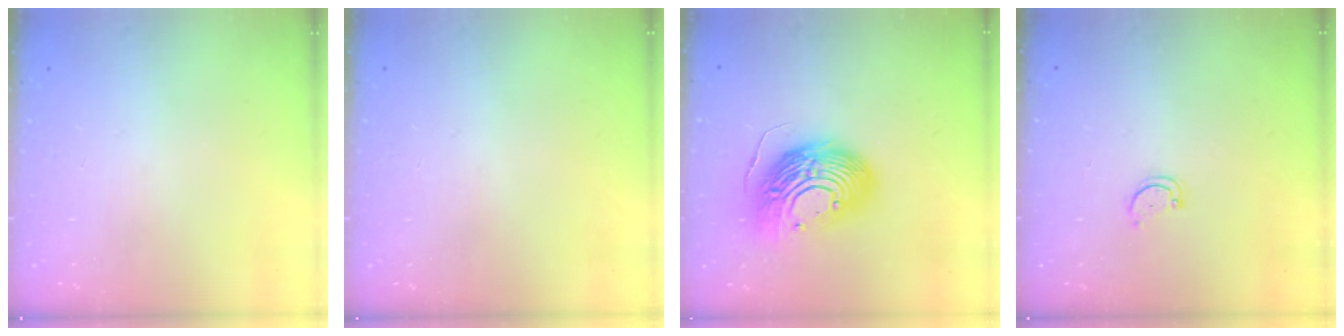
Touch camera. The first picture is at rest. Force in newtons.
{"total": 0.0}
{"total": 18.8, "press": 18.6, "slide": 2.8}
{"total": 2.9, "press": 2.9, "slide": 0.4}